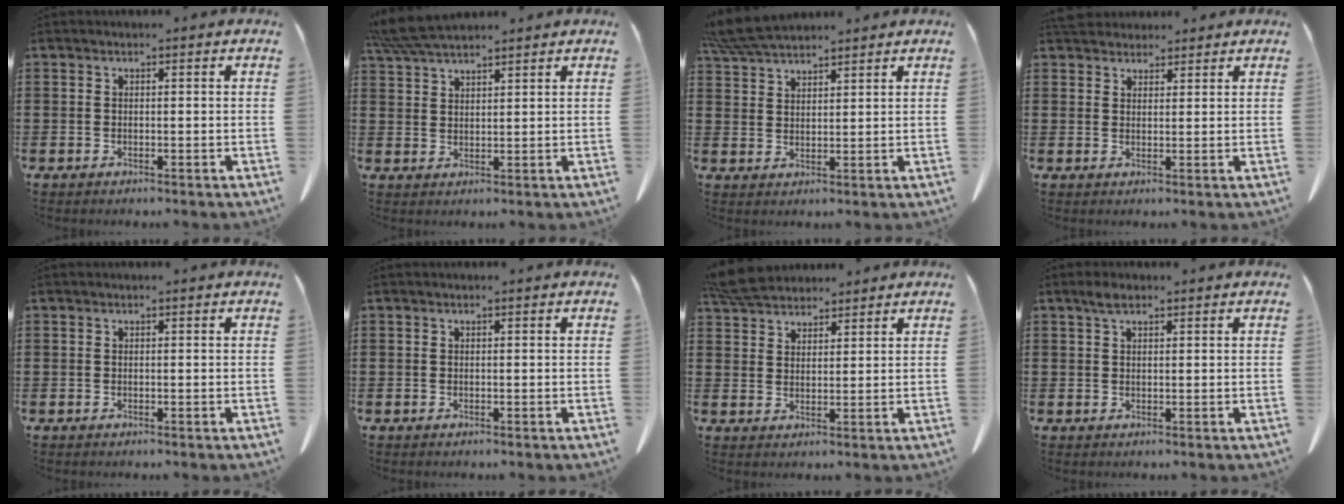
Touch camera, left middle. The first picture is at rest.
{"total": 5.8, "force": [5.2, 0.8, 2.4], "torque": [-0.063, -0.011, 0.101]}
{"total": 6.4, "force": [5.9, 1.1, 2.3], "torque": [-0.064, -0.014, 0.114]}
{"total": 3.7, "force": [3.5, 1.2, 0.6], "torque": [-0.015, -0.008, 0.067]}
{"total": 0.0}
{"total": 0.0}
{"total": 5.9, "force": [5.5, 1.5, 1.7], "torque": [-0.052, -0.010, 0.107]}
{"total": 2.0, "force": [1.3, 0.9, 1.3], "torque": [-0.030, 0.003, 0.024]}